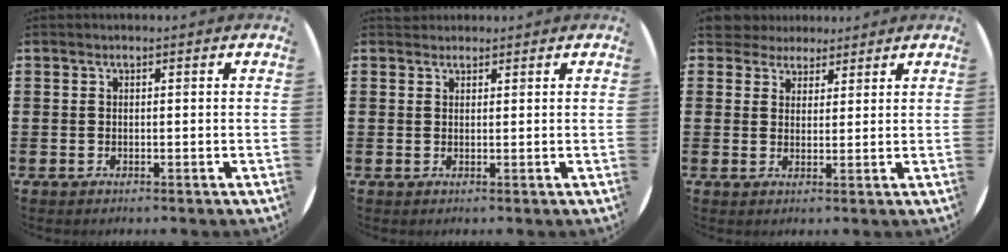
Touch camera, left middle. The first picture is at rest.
{"total": 1.0, "force": [0.9, 0.3, -0.1], "torque": [0.000, 0.002, 0.019]}
{"total": 3.8, "force": [3.5, 1.6, 0.0], "torque": [-0.014, 0.001, 0.067]}